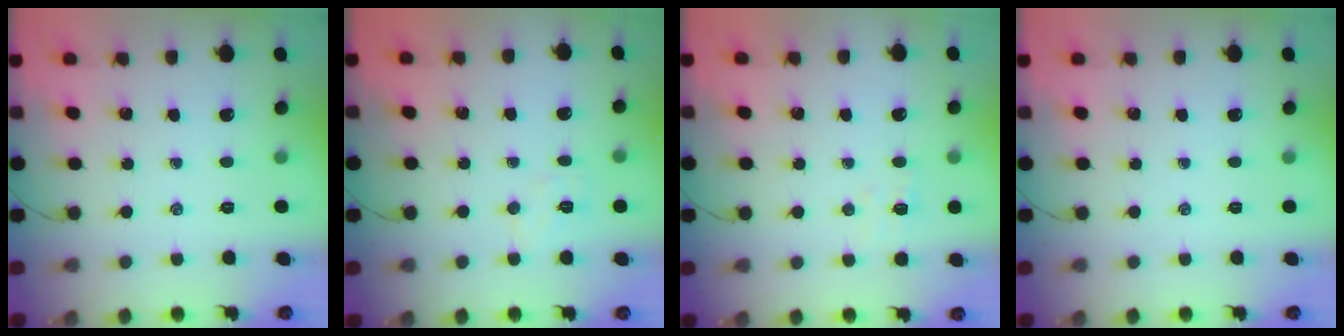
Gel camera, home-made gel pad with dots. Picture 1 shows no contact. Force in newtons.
{"total": 5.5, "press": 5.5, "slide": 0.8}
{"total": 3.9, "press": 3.8, "slide": 0.9}
{"total": 0.0}